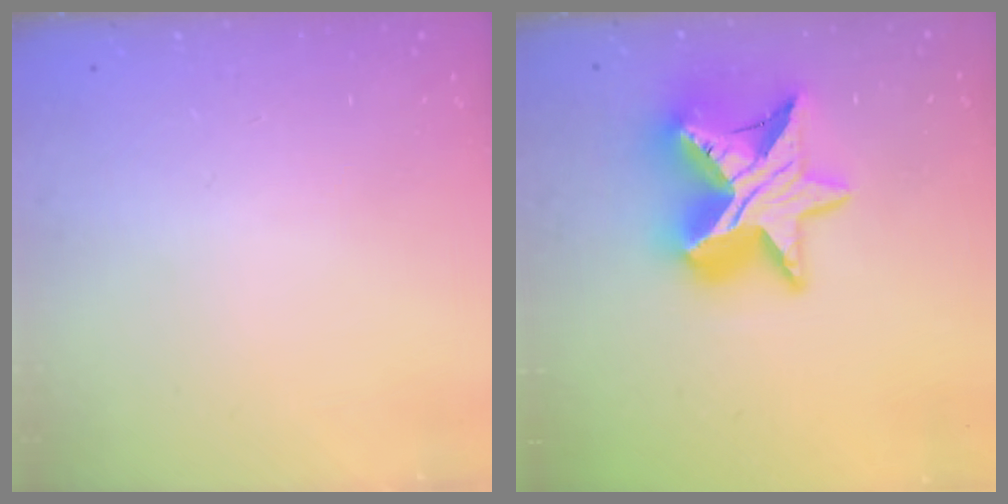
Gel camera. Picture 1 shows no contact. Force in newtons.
{"total": 16.8, "press": 16.8, "slide": 1.1}